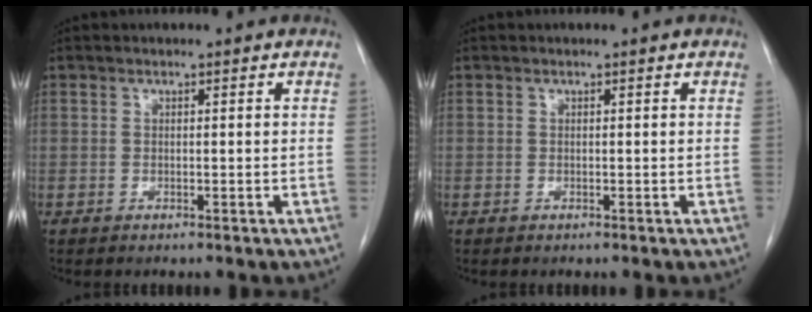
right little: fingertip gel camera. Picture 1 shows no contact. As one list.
[{"total": 0.0}]